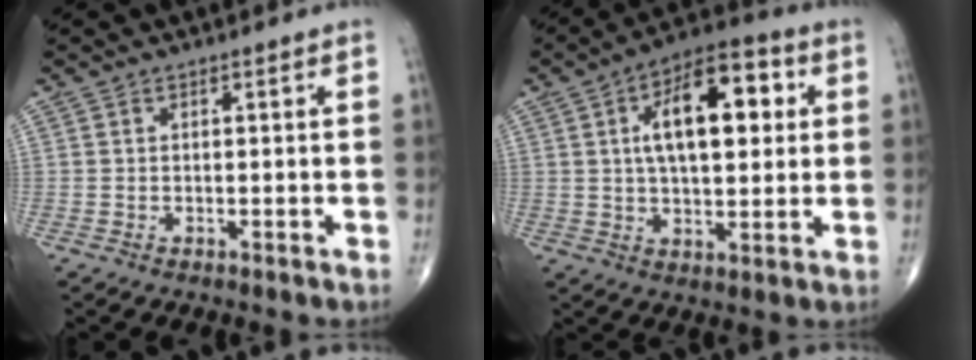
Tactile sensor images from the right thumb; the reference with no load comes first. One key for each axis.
{"total": 16.0, "fx": 3.7, "fy": 7.7, "fz": 13.5, "tx": -0.186, "ty": 0.013, "tz": 0.053}